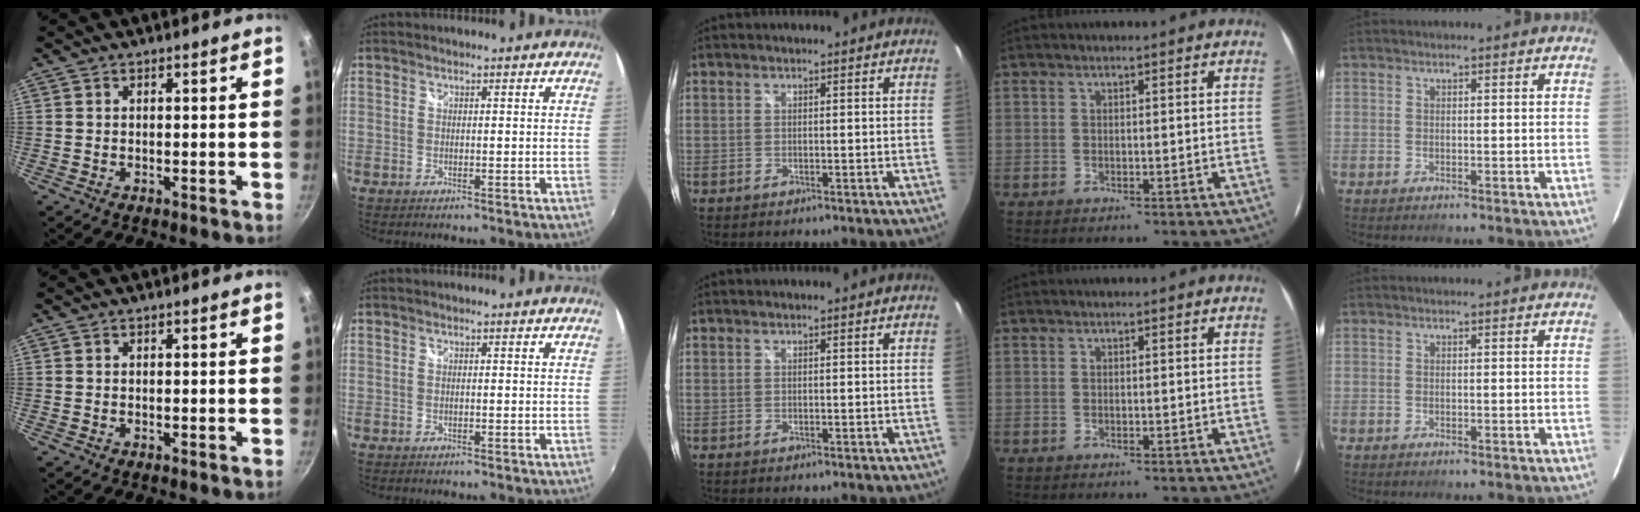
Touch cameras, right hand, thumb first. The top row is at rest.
{}